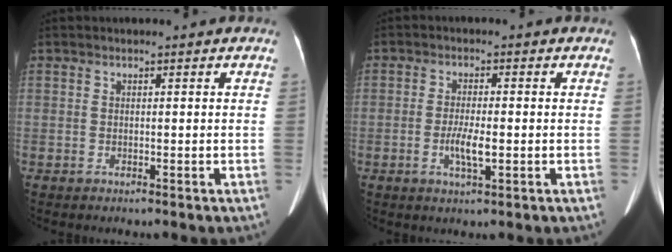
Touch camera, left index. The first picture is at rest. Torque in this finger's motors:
{"motor_torque": [0.01, 0.01, 0.06, 0.04]}